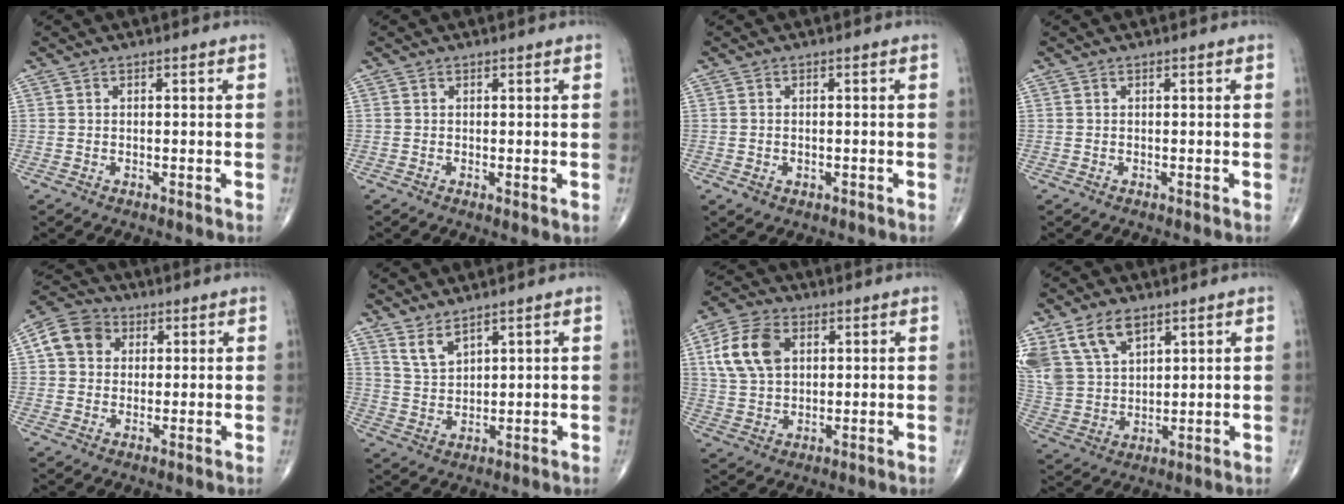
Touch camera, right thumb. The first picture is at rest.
{"total": 1.8, "force": [-0.2, 0.7, 1.7], "torque": [-0.028, -0.008, -0.002]}
{"total": 1.9, "force": [-0.5, 1.5, 1.1], "torque": [-0.017, 0.004, 0.001]}
{"total": 0.0}
{"total": 8.2, "force": [2.2, 6.8, 3.9], "torque": [-0.055, 0.011, 0.028]}
{"total": 4.4, "force": [3.5, 1.4, 2.2], "torque": [-0.038, -0.029, 0.076]}
{"total": 11.5, "force": [3.4, 7.6, 7.8], "torque": [-0.143, 0.003, 0.064]}
{"total": 12.7, "force": [7.4, 7.6, 7.1], "torque": [-0.128, -0.017, 0.159]}